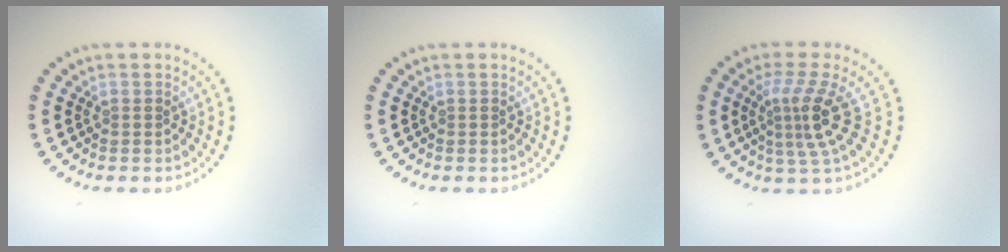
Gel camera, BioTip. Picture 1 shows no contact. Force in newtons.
{"total": 0.0}
{"total": 3.8, "press": 2.5, "slide": 2.8}